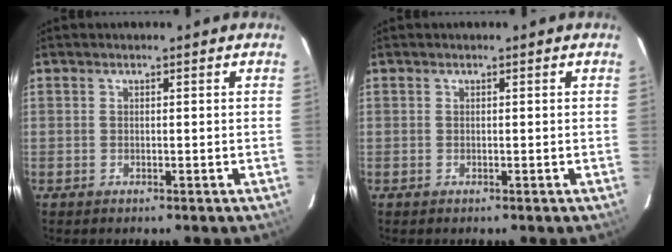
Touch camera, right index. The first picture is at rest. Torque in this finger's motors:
{"motor_torque": [0.00, 0.00, 0.00, 0.00]}